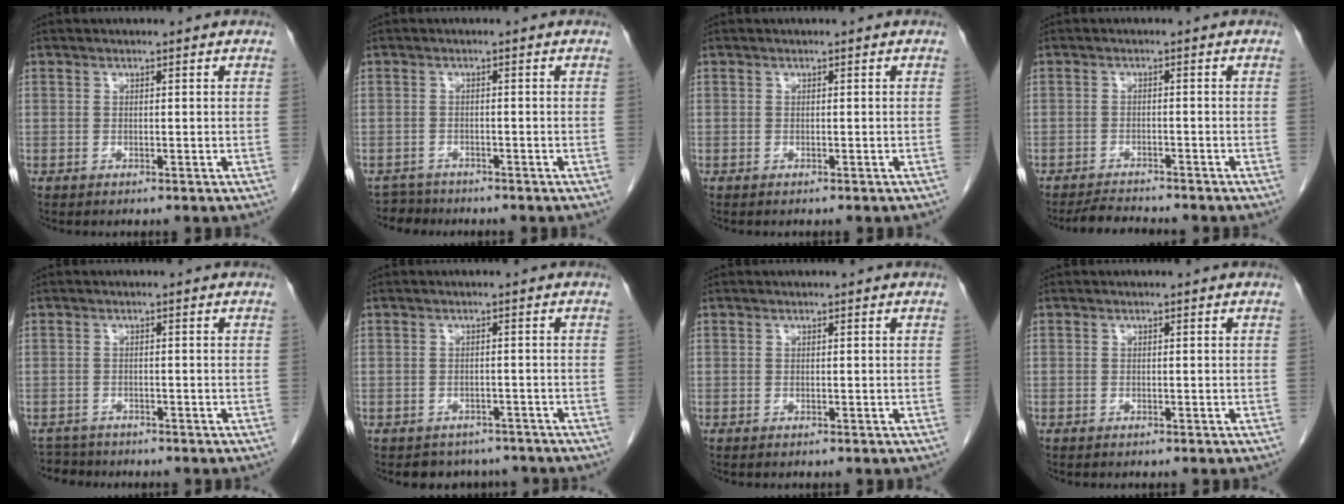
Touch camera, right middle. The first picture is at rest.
{"total": 2.6, "force": [-2.3, 0.7, -0.9], "torque": [0.013, -0.005, -0.041]}
{"total": 0.7, "force": [-0.6, 0.1, 0.4], "torque": [-0.006, -0.002, -0.005]}
{"total": 4.6, "force": [-4.4, 0.8, 1.0], "torque": [-0.020, -0.013, -0.070]}
{"total": 3.3, "force": [-3.0, 1.0, -0.6], "torque": [0.008, -0.007, -0.052]}
{"total": 5.3, "force": [-4.6, 2.7, 0.1], "torque": [0.005, 0.008, -0.053]}
{"total": 0.0}
{"total": 0.0}